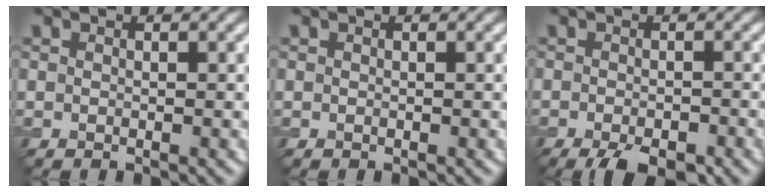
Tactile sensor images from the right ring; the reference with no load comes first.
{"total": 0.0}
{"total": 4.4, "force": [-3.1, 1.4, 2.9], "torque": [-0.045, -0.006, -0.049]}